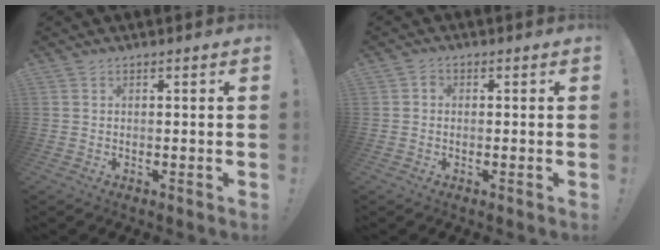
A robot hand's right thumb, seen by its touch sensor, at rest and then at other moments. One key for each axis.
{"total": 1.3, "fx": -0.5, "fy": 1.0, "fz": 0.7, "tx": -0.012, "ty": 0.004, "tz": -0.009}